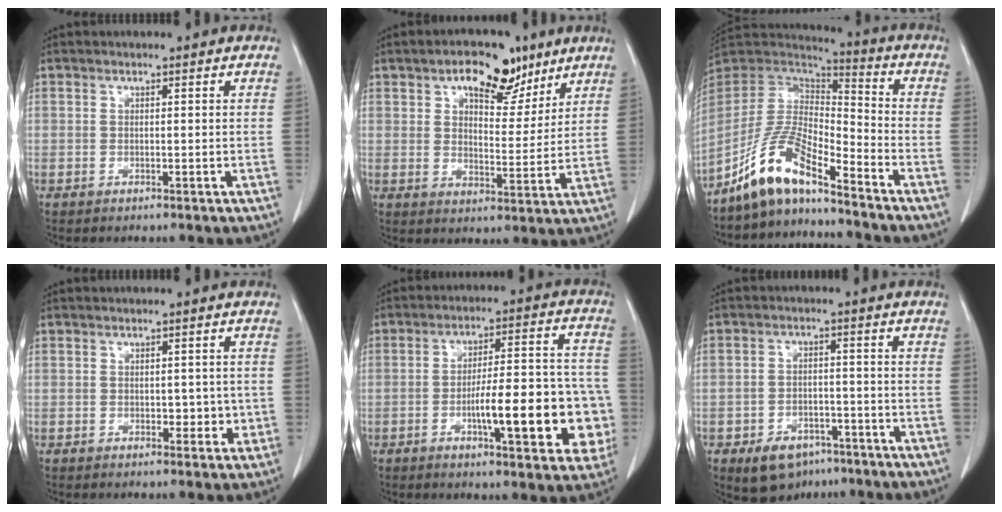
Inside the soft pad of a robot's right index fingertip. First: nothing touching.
{"total": 9.8, "force": [6.2, 4.8, 5.9], "torque": [-0.086, 0.009, 0.097]}
{"total": 11.3, "force": [-8.7, 2.3, 6.9], "torque": [-0.153, 0.018, -0.167]}
{"total": 2.8, "force": [-0.2, 1.9, 2.1], "torque": [-0.016, 0.005, 0.004]}
{"total": 16.8, "force": [-4.6, 4.1, 15.7], "torque": [-0.179, 0.034, -0.054]}
{"total": 7.3, "force": [-4.7, 4.6, 3.1], "torque": [-0.053, 0.006, -0.065]}